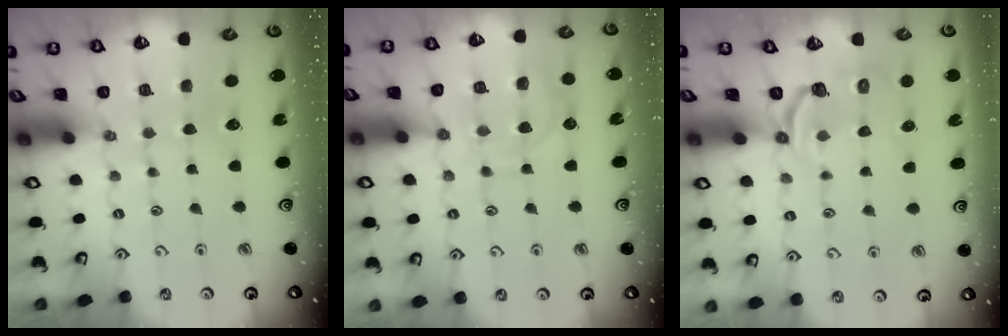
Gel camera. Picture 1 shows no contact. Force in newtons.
{"total": 11.7, "press": 11.7, "slide": 1.1}
{"total": 3.7, "press": 2.0, "slide": 3.1}